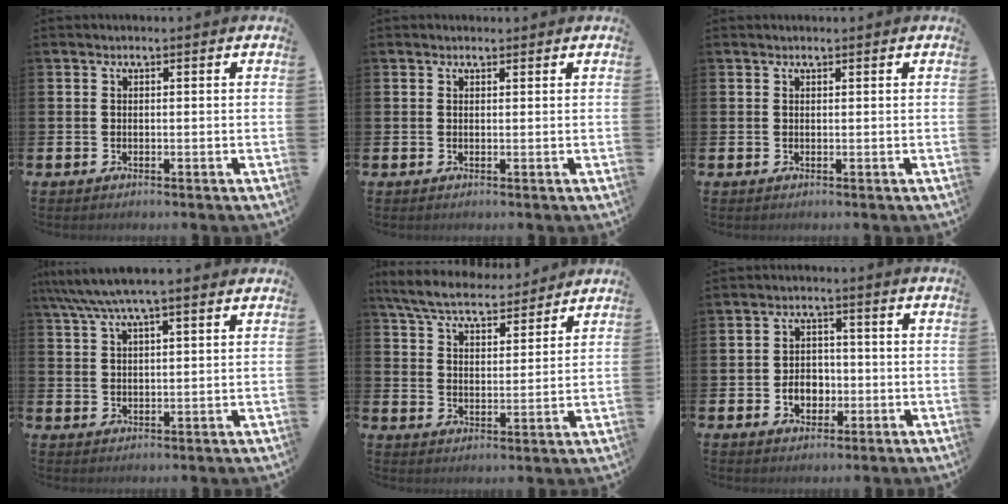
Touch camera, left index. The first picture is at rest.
{"total": 0.8, "force": [0.7, 0.3, 0.1], "torque": [0.012, -0.002, 0.010]}
{"total": 0.6, "force": [0.5, 0.1, 0.1], "torque": [0.013, -0.004, 0.007]}
{"total": 6.5, "force": [5.3, 1.1, 3.6], "torque": [-0.077, -0.009, 0.095]}
{"total": 6.6, "force": [6.3, 1.3, 1.6], "torque": [-0.058, -0.034, 0.111]}
{"total": 3.8, "force": [-1.0, 3.0, 2.2], "torque": [-0.025, -0.003, -0.028]}